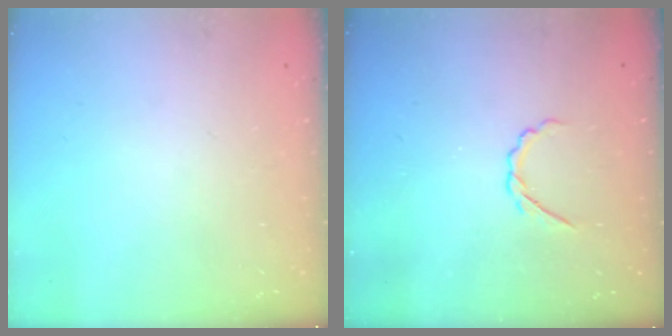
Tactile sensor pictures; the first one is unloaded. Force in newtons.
{"total": 2.4, "press": 2.3, "slide": 0.7}